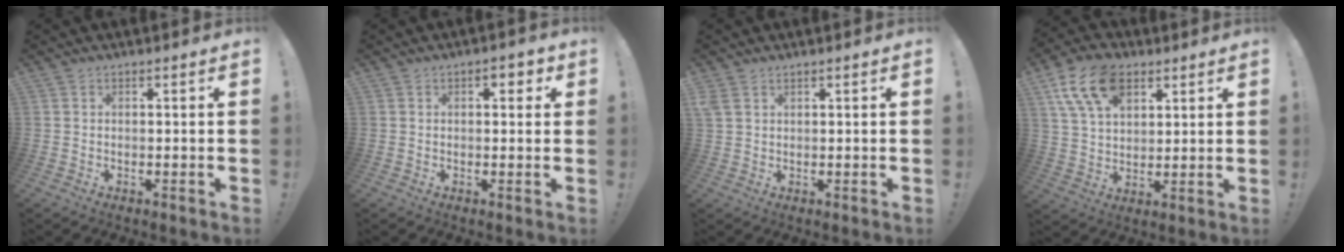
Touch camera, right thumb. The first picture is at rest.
{"total": 3.3, "force": [0.8, 2.0, 2.5], "torque": [-0.019, -0.001, 0.006]}
{"total": 3.1, "force": [1.7, 1.9, 1.7], "torque": [-0.029, -0.002, 0.035]}
{"total": 15.1, "force": [7.6, 9.5, 9.0], "torque": [-0.167, -0.022, 0.145]}